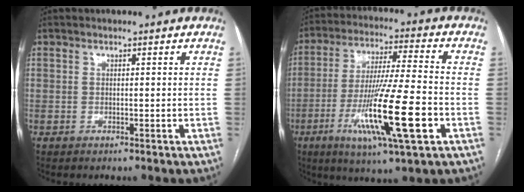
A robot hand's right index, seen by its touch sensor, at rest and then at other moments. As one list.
[{"total": 17.1, "force": [-5.7, 0.7, 16.1], "torque": [-0.300, -0.026, -0.098]}]